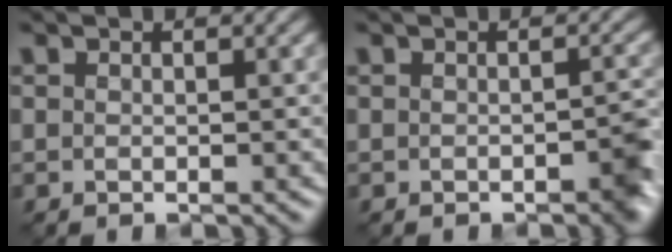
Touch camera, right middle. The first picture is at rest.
{"total": 3.1, "force": [-1.4, 1.6, 2.2], "torque": [-0.021, 0.002, -0.030]}